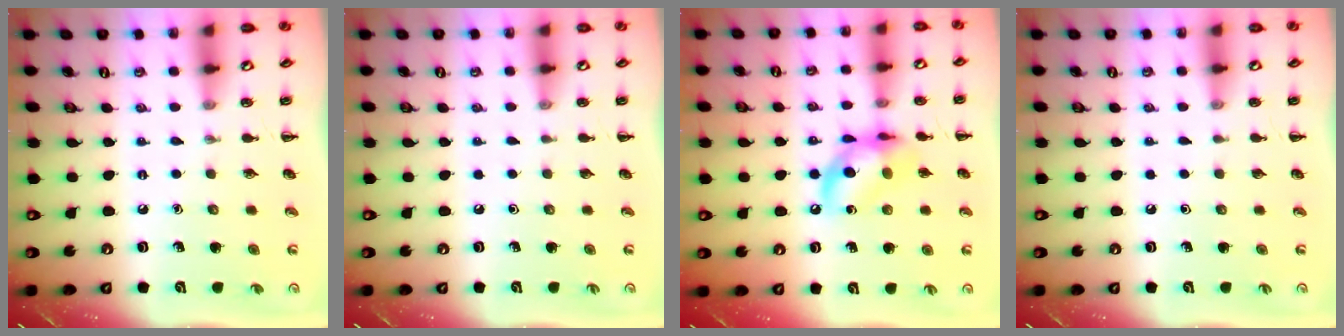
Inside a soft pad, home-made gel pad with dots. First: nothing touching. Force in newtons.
{"total": 0.0}
{"total": 12.7, "press": 12.4, "slide": 2.8}
{"total": 0.0}